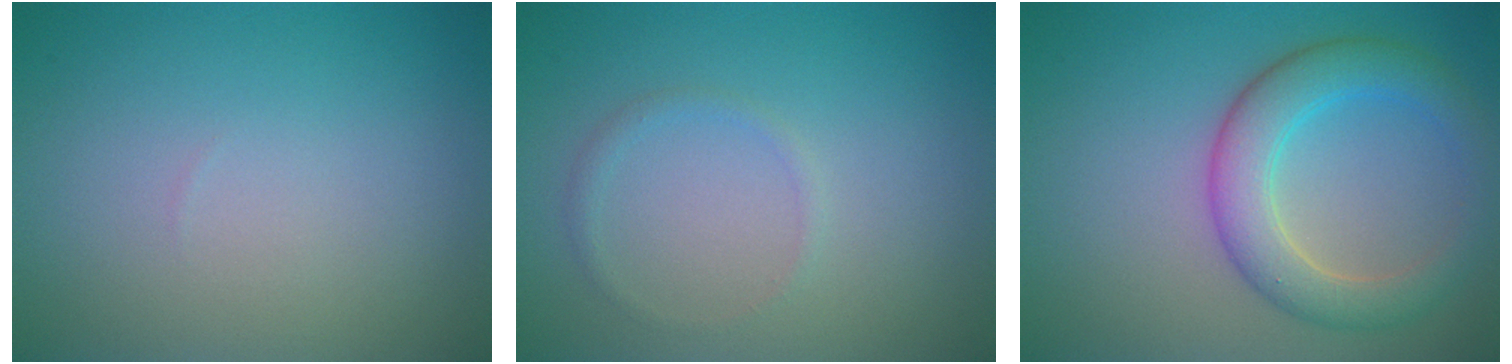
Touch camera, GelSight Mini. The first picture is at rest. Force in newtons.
{"total": 0.9, "press": 0.9, "slide": 0.1}
{"total": 5.1, "press": 5.1, "slide": 0.0}